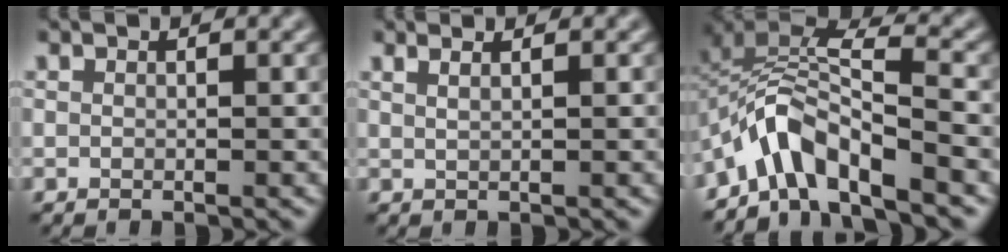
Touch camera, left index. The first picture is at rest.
{"total": 2.4, "force": [1.4, 1.2, 1.6], "torque": [-0.003, 0.004, -0.008]}
{"total": 6.5, "force": [-4.1, 2.2, 4.5], "torque": [-0.067, 0.008, -0.089]}